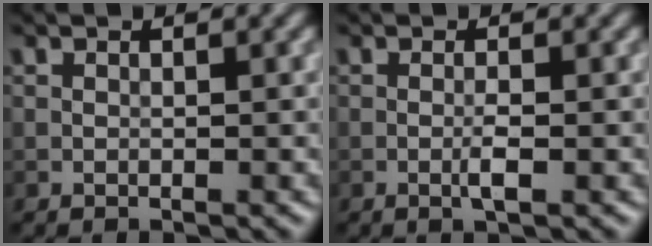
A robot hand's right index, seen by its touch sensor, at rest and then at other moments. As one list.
[{"total": 1.4, "force": [-0.4, 0.1, 1.4], "torque": [-0.026, -0.001, -0.010]}]